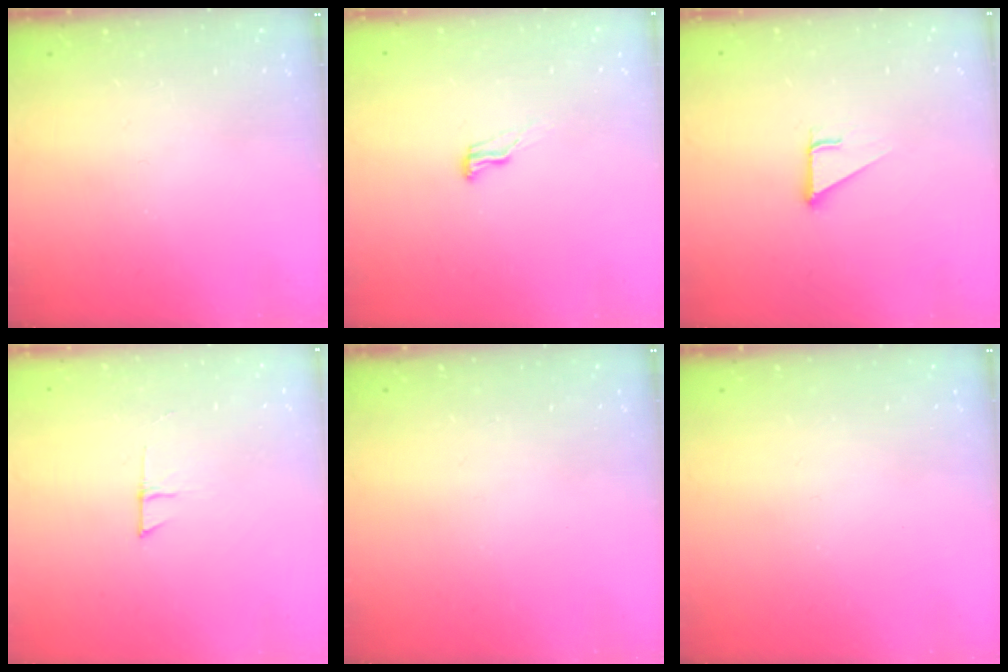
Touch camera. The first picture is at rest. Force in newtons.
{"total": 5.5, "press": 5.4, "slide": 0.5}
{"total": 2.8, "press": 2.8, "slide": 0.0}
{"total": 4.0, "press": 4.0, "slide": 0.4}
{"total": 0.0}
{"total": 0.0}